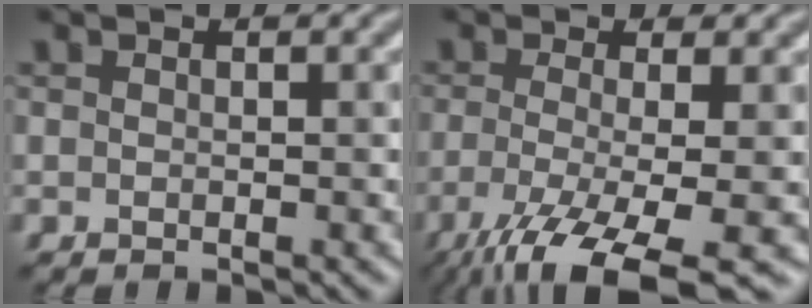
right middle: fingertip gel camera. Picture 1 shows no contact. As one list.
[{"total": 9.7, "force": [-4.8, 2.7, 8.0], "torque": [-0.137, -0.023, -0.086]}]